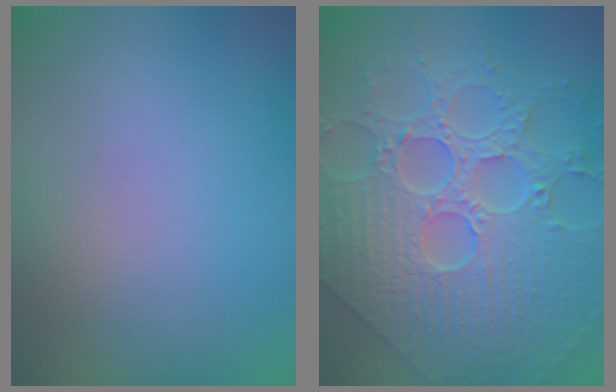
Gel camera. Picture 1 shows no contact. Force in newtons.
{"total": 9.3, "press": 7.0, "slide": 6.1}